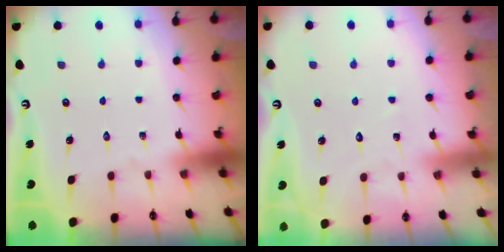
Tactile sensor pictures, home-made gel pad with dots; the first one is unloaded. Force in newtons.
{"total": 4.0, "press": 4.0, "slide": 0.4}